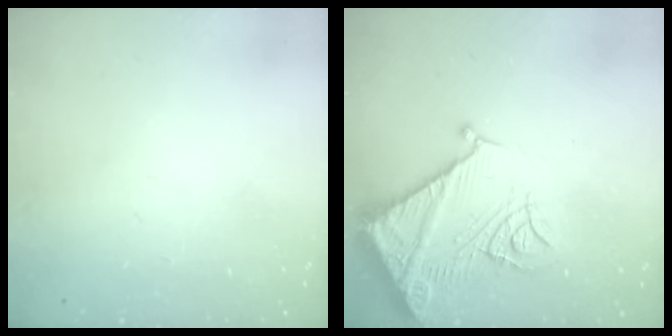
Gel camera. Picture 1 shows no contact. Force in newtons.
{"total": 16.1, "press": 16.0, "slide": 1.8}